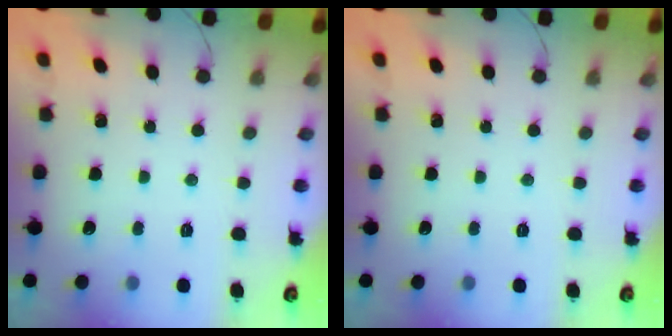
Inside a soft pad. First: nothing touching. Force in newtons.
{"total": 0.0}